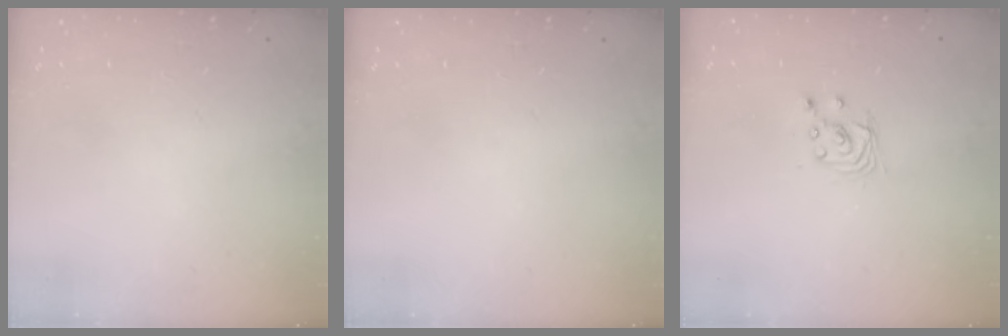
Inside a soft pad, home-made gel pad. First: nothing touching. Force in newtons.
{"total": 0.0}
{"total": 2.9, "press": 2.9, "slide": 0.2}